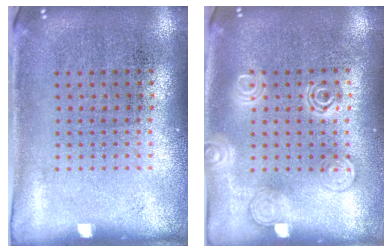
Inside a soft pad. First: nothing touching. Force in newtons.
{"total": 2.6, "press": 2.5, "slide": 0.3}